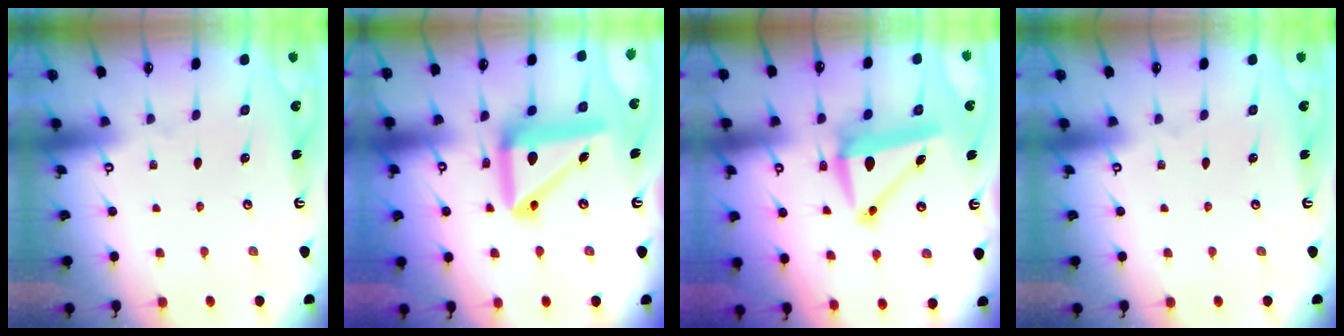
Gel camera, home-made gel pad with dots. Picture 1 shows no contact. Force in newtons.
{"total": 16.8, "press": 16.7, "slide": 2.3}
{"total": 9.4, "press": 8.7, "slide": 3.4}
{"total": 0.0}